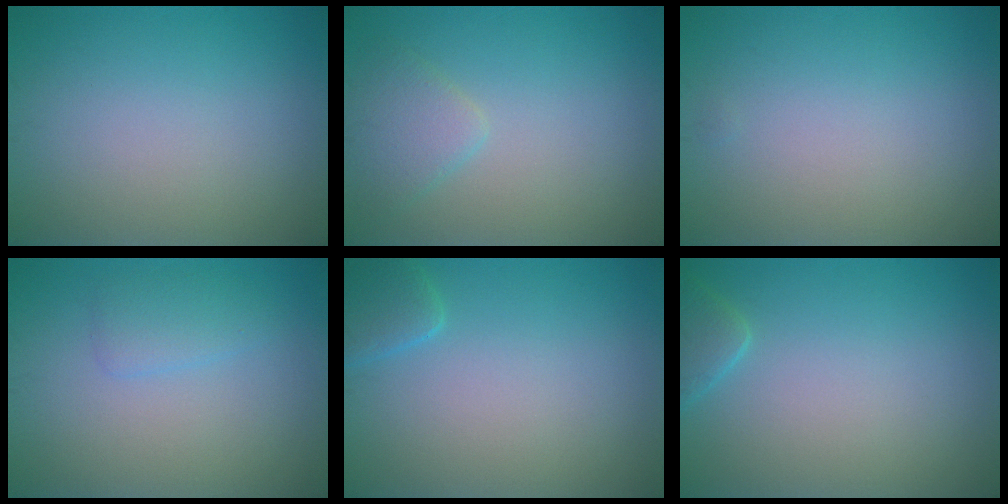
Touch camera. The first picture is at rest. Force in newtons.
{"total": 2.3, "press": 2.3, "slide": 0.1}
{"total": 0.0}
{"total": 1.8, "press": 1.8, "slide": 0.0}
{"total": 2.1, "press": 2.1, "slide": 0.2}
{"total": 1.9, "press": 1.9, "slide": 0.2}